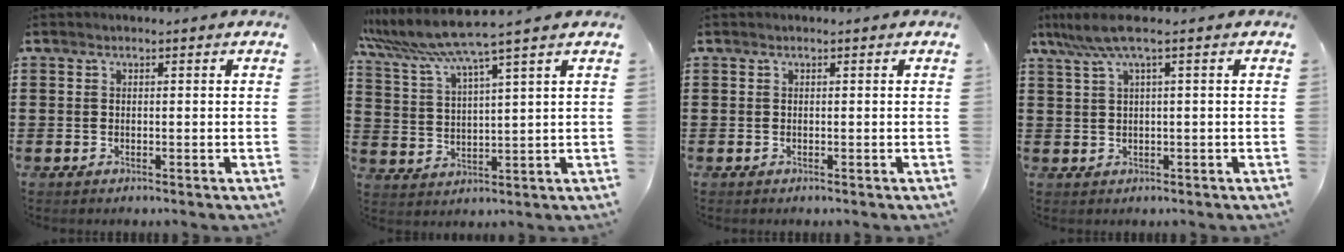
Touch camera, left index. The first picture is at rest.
{"total": 7.3, "force": [6.0, -0.8, 4.0], "torque": [-0.099, -0.033, 0.102]}
{"total": 0.0}
{"total": 4.2, "force": [1.4, 0.3, 4.0], "torque": [-0.086, -0.001, 0.020]}